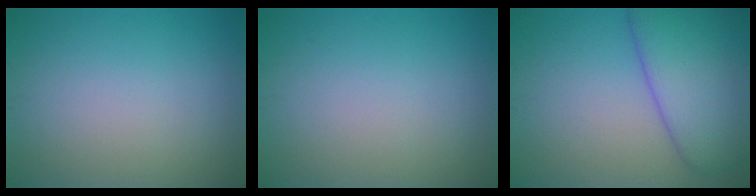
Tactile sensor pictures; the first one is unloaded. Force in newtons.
{"total": 0.0}
{"total": 8.2, "press": 8.2, "slide": 0.4}